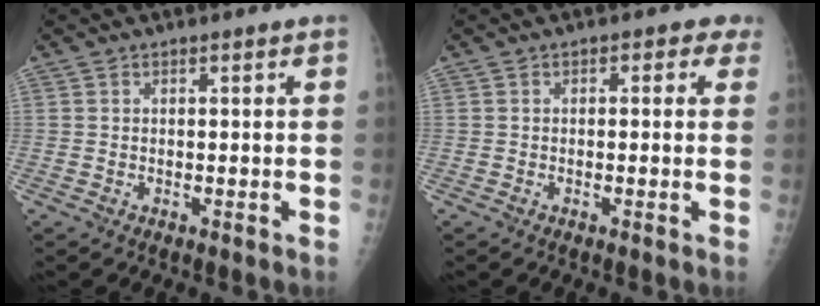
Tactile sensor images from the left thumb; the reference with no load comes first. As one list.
[{"total": 2.6, "force": [0.9, 1.7, 1.8], "torque": [0.006, 0.006, -0.001]}]